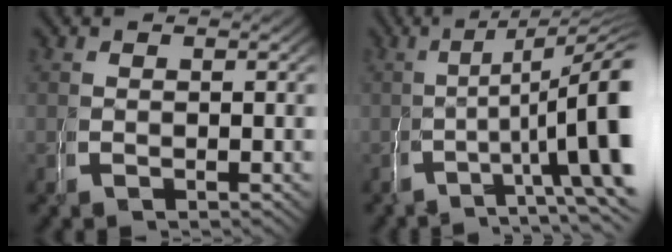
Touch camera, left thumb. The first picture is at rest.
{"total": 10.9, "force": [0.7, 5.5, 9.3], "torque": [-0.129, -0.011, 0.011]}